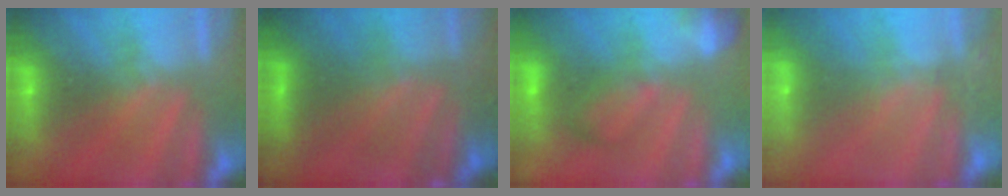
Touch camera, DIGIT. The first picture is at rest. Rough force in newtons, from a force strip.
{"total": 4.6}
{"total": 2.6}
{"total": 2.4}